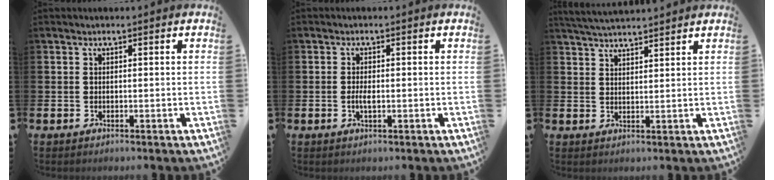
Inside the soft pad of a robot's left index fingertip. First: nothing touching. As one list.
[{"total": 1.7, "force": [-0.2, 0.7, 1.6], "torque": [-0.023, -0.003, -0.006]}, {"total": 3.8, "force": [3.8, 0.2, 0.6], "torque": [-0.016, -0.017, 0.069]}]